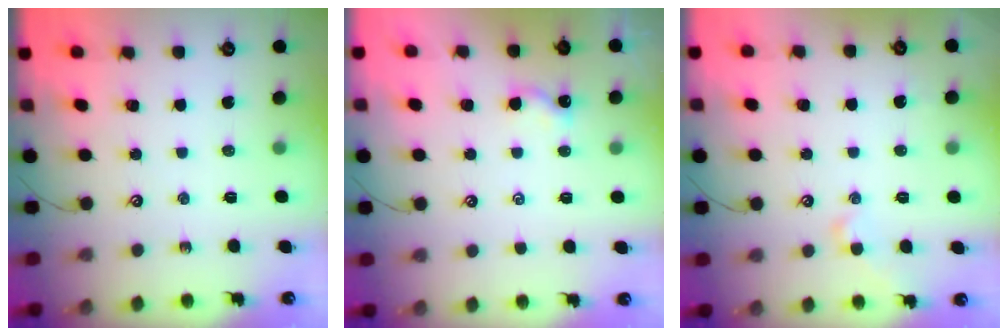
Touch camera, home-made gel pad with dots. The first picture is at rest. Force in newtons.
{"total": 0.0}
{"total": 1.6, "press": 1.4, "slide": 0.6}